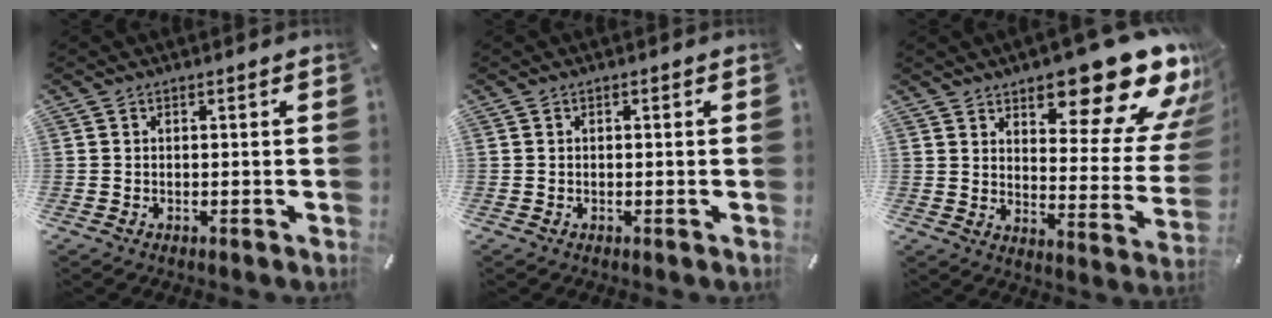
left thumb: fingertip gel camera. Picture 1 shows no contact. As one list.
[{"total": 0.0}, {"total": 20.8, "force": [14.2, 8.1, 12.9], "torque": [-0.155, -0.117, 0.231]}]